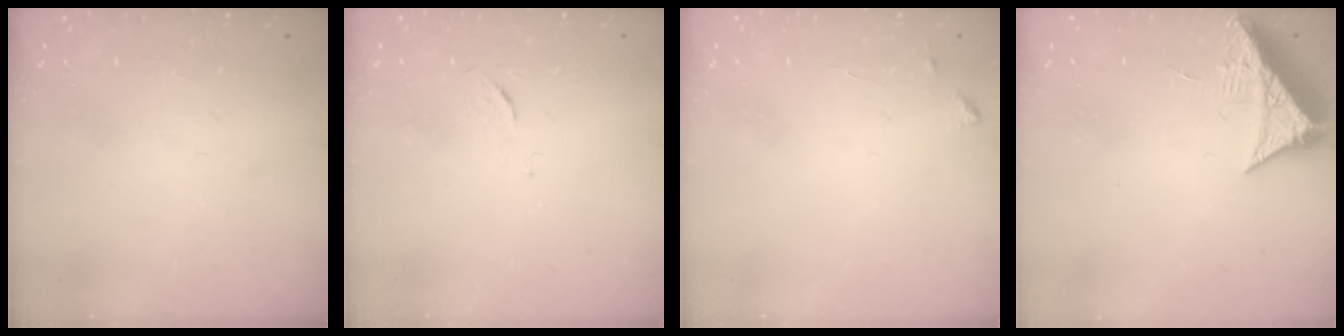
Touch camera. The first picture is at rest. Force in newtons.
{"total": 3.3, "press": 3.3, "slide": 0.5}
{"total": 4.1, "press": 4.1, "slide": 0.5}
{"total": 8.4, "press": 8.4, "slide": 0.5}